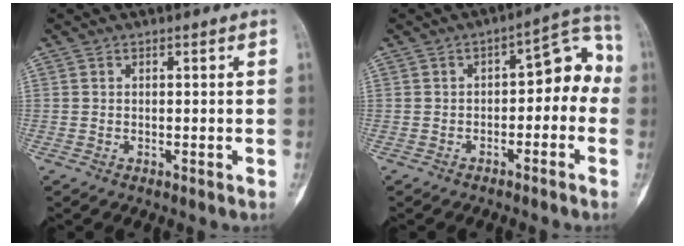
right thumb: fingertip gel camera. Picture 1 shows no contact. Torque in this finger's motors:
{"motor_torque": [0.96, 0.81, 0.53, -0.26, -0.01]}